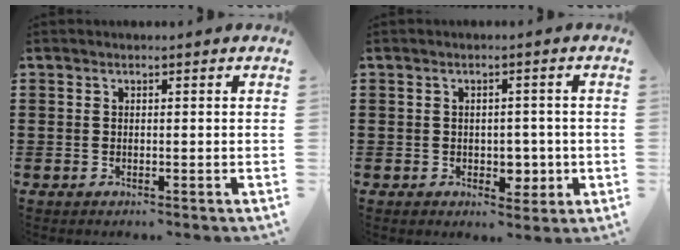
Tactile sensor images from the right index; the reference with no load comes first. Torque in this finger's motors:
{"motor_torque": [0.00, 0.05, 0.10, 0.04]}